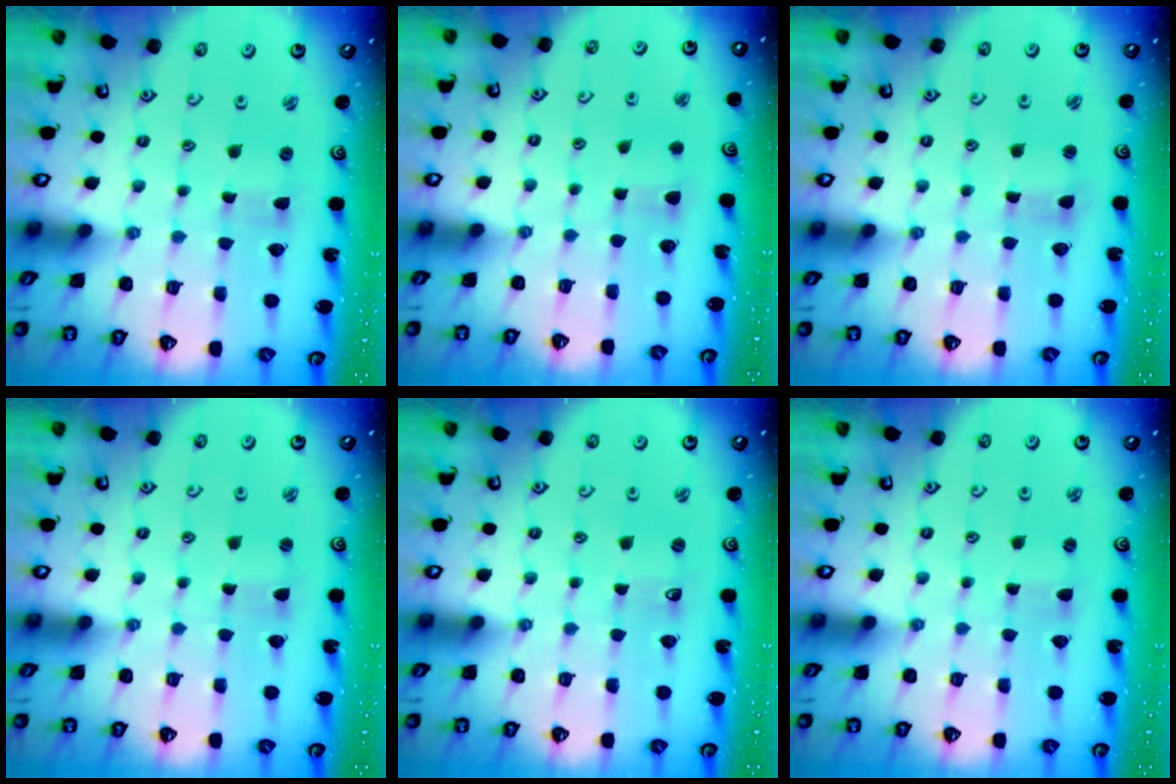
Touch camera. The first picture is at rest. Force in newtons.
{"total": 2.8, "press": 2.8, "slide": 0.5}
{"total": 1.2, "press": 1.1, "slide": 0.3}
{"total": 1.0, "press": 1.0, "slide": 0.2}
{"total": 2.0, "press": 2.0, "slide": 0.4}
{"total": 1.4, "press": 1.3, "slide": 0.3}